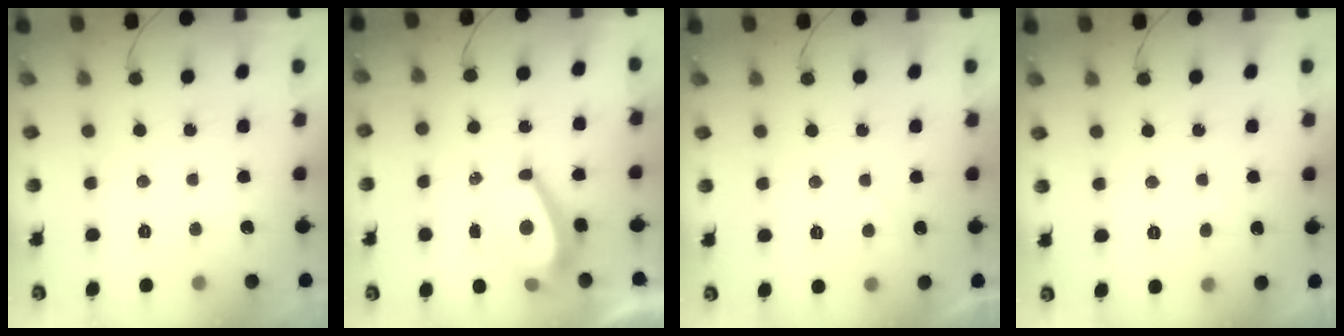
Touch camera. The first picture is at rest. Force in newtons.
{"total": 5.1, "press": 5.1, "slide": 0.5}
{"total": 2.8, "press": 2.7, "slide": 0.8}
{"total": 1.8, "press": 1.6, "slide": 0.6}